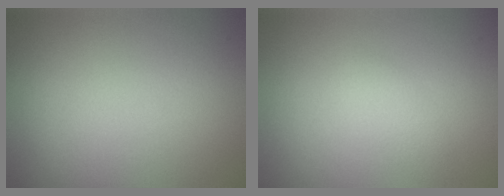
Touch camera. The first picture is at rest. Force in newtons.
{"total": 1.4, "press": 1.4, "slide": 0.1}